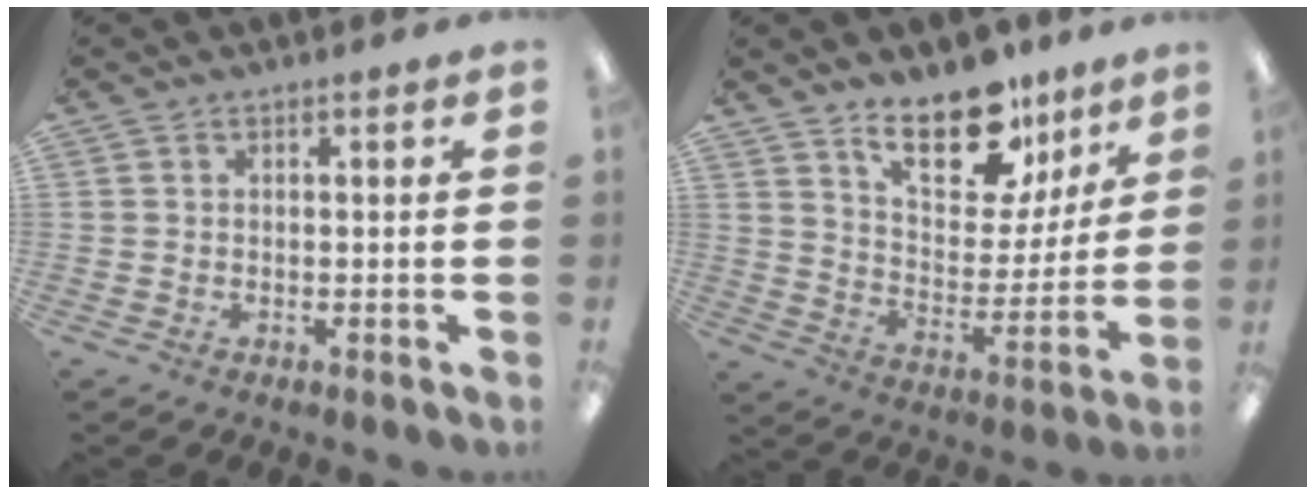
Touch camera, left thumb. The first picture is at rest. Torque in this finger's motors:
{"motor_torque": [0.30, 0.37, -0.33, -0.08, 0.09]}